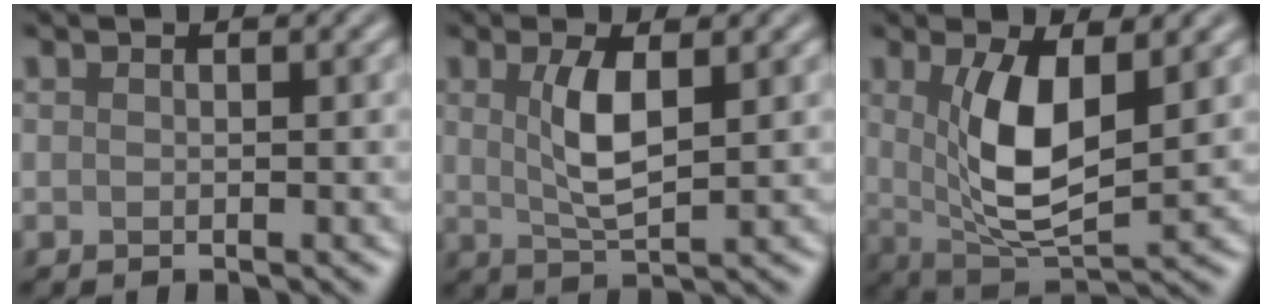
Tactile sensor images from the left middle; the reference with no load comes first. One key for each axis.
{"total": 3.9, "fx": 1.0, "fy": 1.3, "fz": 3.6, "tx": -0.077, "ty": -0.003, "tz": 0.020}
{"total": 6.8, "fx": 1.4, "fy": 2.7, "fz": 6.1, "tx": -0.123, "ty": -0.015, "tz": 0.031}